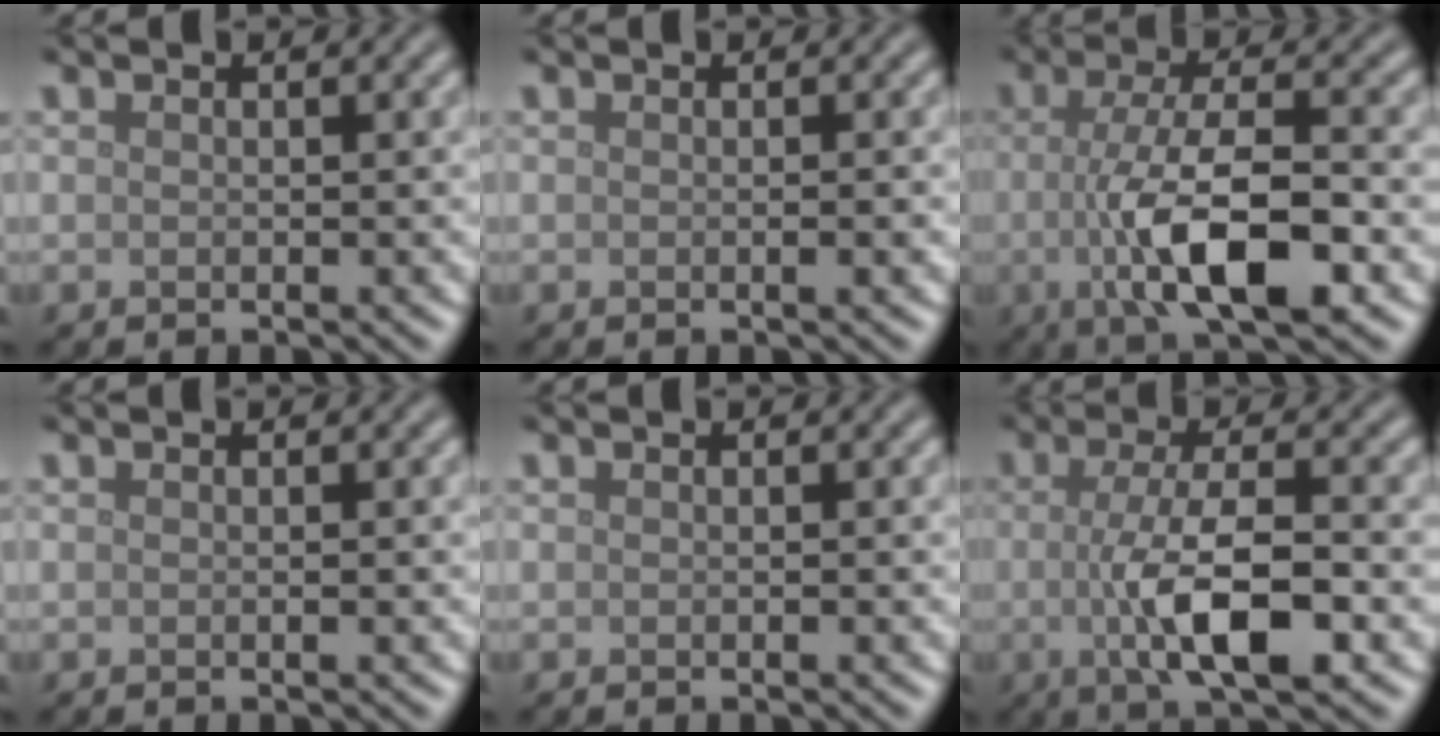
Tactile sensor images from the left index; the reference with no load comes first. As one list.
[{"total": 0.7, "force": [-0.1, 0.0, 0.7], "torque": [-0.011, 0.000, -0.001]}, {"total": 8.7, "force": [-1.7, 2.5, 8.2], "torque": [-0.136, -0.002, -0.030]}, {"total": 0.0}, {"total": 0.0}, {"total": 7.1, "force": [-1.1, 2.0, 6.7], "torque": [-0.116, -0.004, -0.020]}]